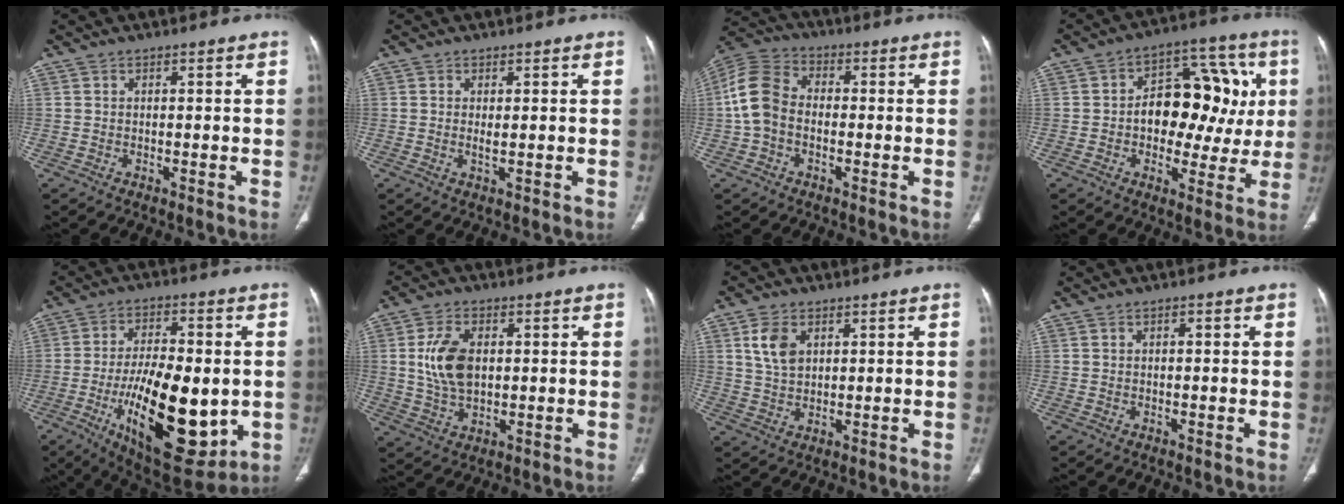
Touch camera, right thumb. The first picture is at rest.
{"total": 1.3, "force": [0.1, 0.4, 1.2], "torque": [-0.026, -0.005, 0.004]}
{"total": 10.1, "force": [-0.9, 7.2, 7.0], "torque": [-0.137, 0.030, -0.032]}
{"total": 17.8, "force": [1.2, 11.2, 13.8], "torque": [-0.126, 0.036, 0.018]}
{"total": 24.0, "force": [-5.2, 10.5, 21.0], "torque": [-0.339, -0.009, -0.061]}
{"total": 9.6, "force": [1.3, 5.9, 7.4], "torque": [-0.139, -0.004, 0.032]}
{"total": 5.8, "force": [2.2, 3.8, 3.9], "torque": [-0.063, -0.007, 0.047]}
{"total": 0.6, "force": [0.1, 0.3, 0.6], "torque": [-0.008, 0.002, 0.001]}